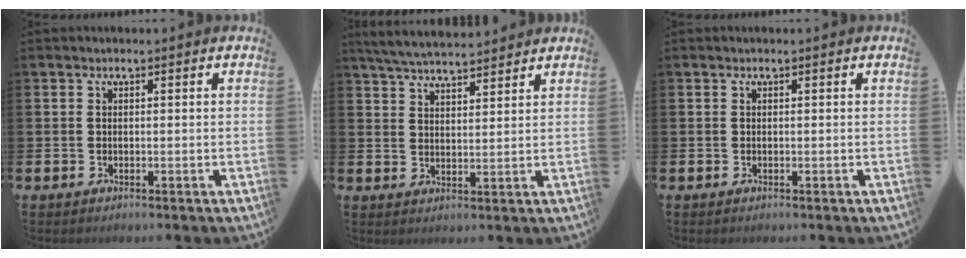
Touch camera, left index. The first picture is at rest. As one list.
[{"total": 5.3, "force": [5.2, 0.5, 1.1], "torque": [-0.040, -0.023, 0.095]}, {"total": 0.0}]